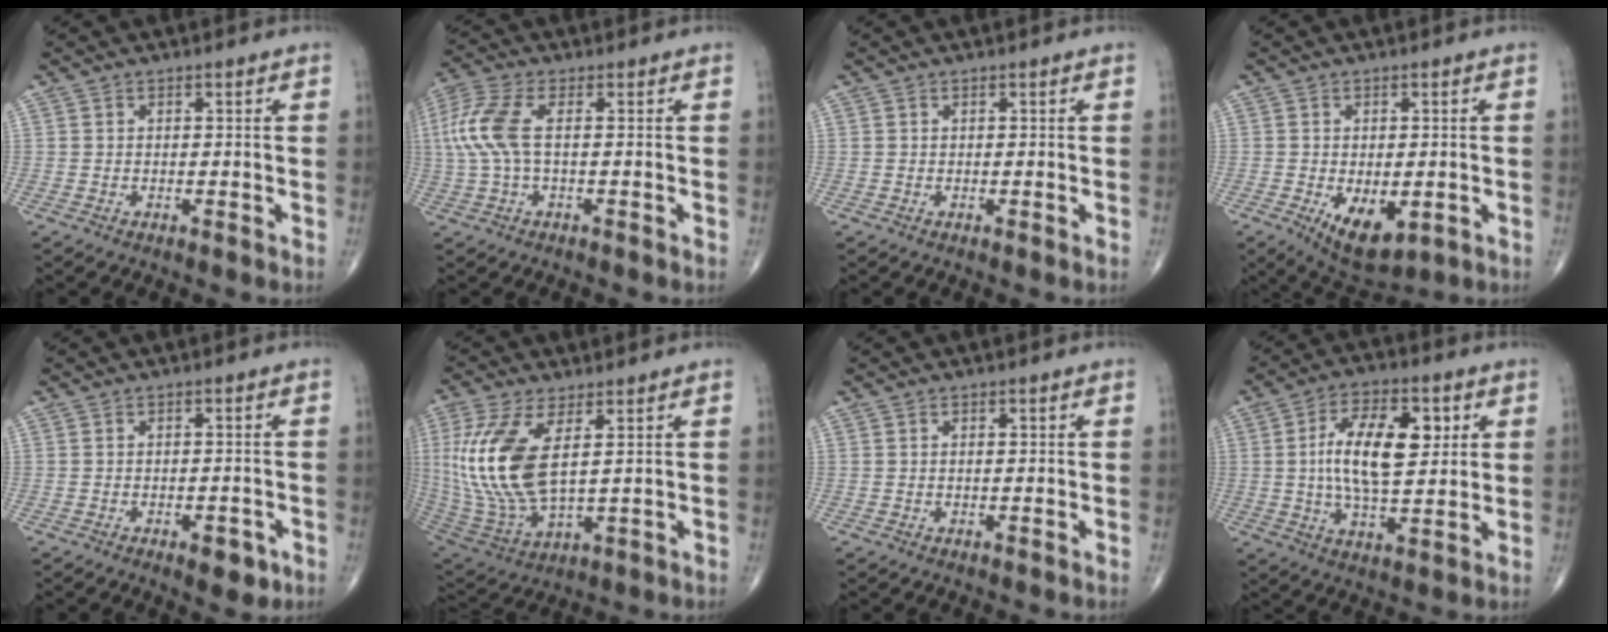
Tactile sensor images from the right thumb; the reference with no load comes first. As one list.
[{"total": 9.1, "force": [0.8, 3.8, 8.2], "torque": [-0.224, 0.020, 0.013]}, {"total": 0.0}, {"total": 8.9, "force": [-2.7, 4.7, 7.1], "torque": [-0.103, -0.011, -0.028]}, {"total": 4.0, "force": [-2.0, 1.8, 3.0], "torque": [-0.026, 0.004, -0.021]}, {"total": 17.8, "force": [3.7, 7.6, 15.7], "torque": [-0.355, -0.022, 0.086]}, {"total": 0.6, "force": [0.2, 0.2, 0.5], "torque": [-0.016, 0.004, 0.005]}, {"total": 15.3, "force": [2.7, 7.2, 13.2], "torque": [-0.211, -0.002, 0.046]}]